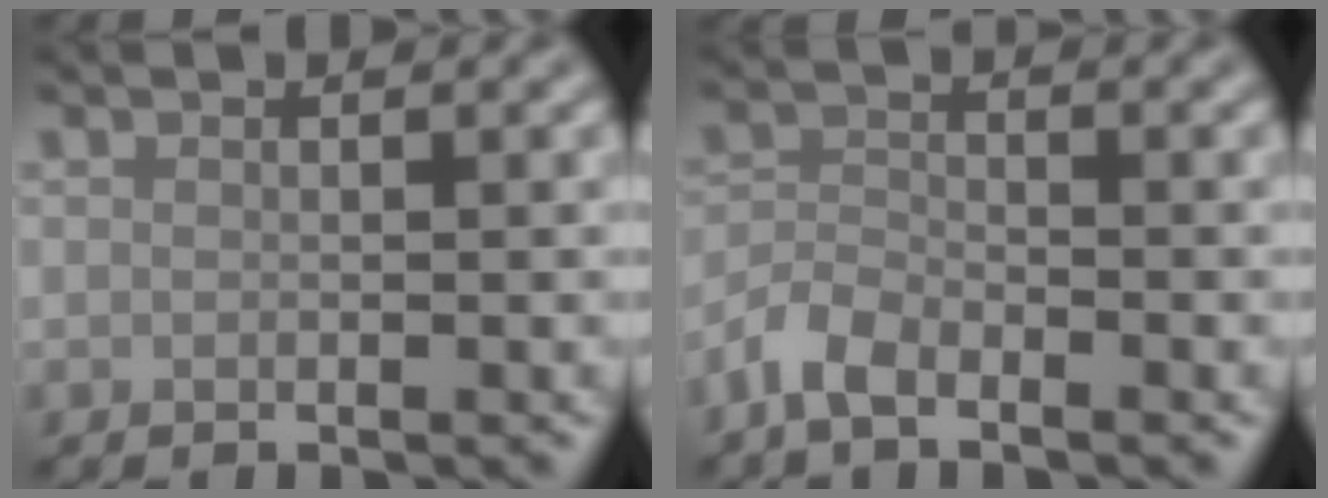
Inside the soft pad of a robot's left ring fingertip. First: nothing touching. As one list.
[{"total": 2.7, "force": [-2.2, 1.0, 1.3], "torque": [-0.026, 0.002, -0.055]}]